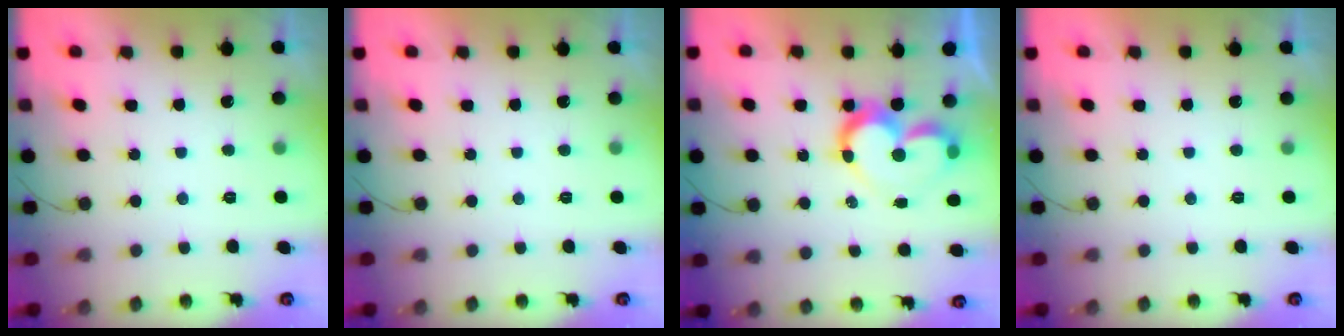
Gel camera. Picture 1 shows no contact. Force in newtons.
{"total": 2.0, "press": 2.0, "slide": 0.1}
{"total": 10.0, "press": 10.0, "slide": 0.9}
{"total": 1.8, "press": 1.8, "slide": 0.0}